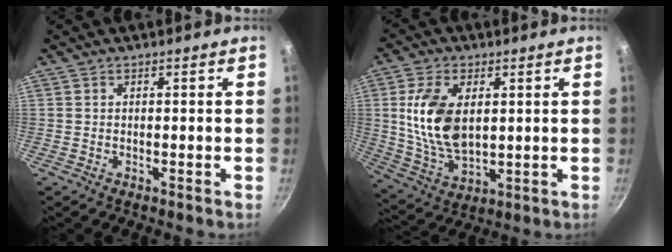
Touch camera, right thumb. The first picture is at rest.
{"total": 13.8, "force": [2.6, 8.0, 11.0], "torque": [-0.198, -0.019, 0.059]}